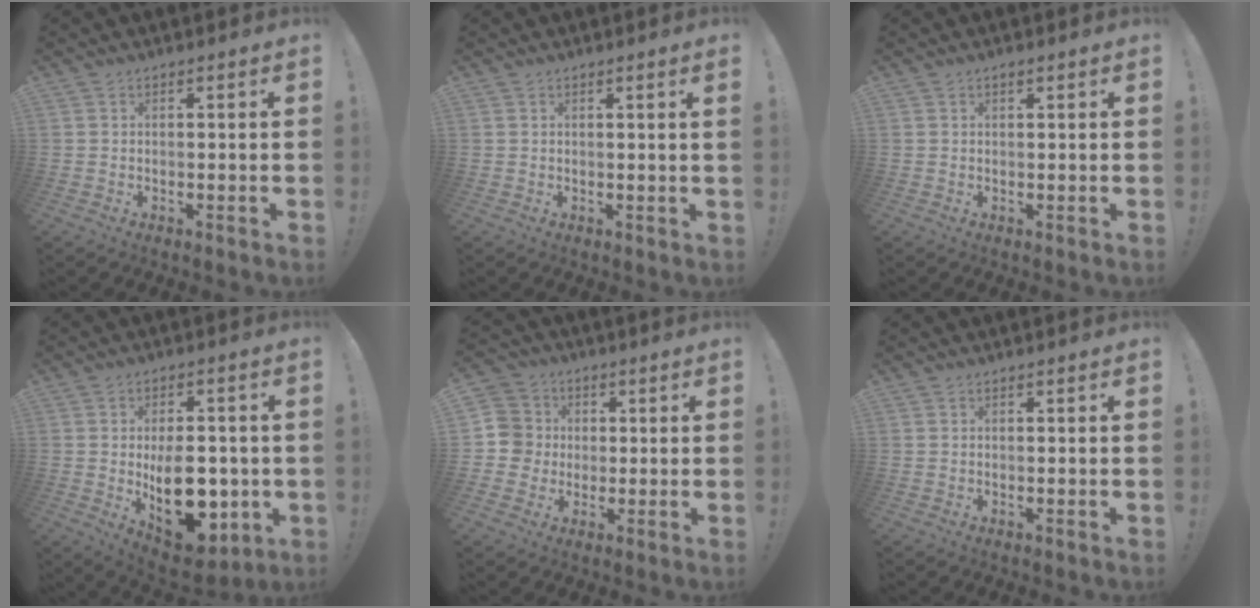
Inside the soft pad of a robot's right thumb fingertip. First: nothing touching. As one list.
[{"total": 1.3, "force": [0.7, -0.5, 1.0], "torque": [-0.010, -0.007, 0.008]}, {"total": 0.7, "force": [0.5, 0.3, 0.3], "torque": [-0.007, 0.001, 0.009]}, {"total": 16.7, "force": [-2.4, 10.6, 12.7], "torque": [-0.171, 0.001, -0.025]}, {"total": 8.8, "force": [0.2, 8.6, 1.9], "torque": [-0.033, 0.007, 0.008]}, {"total": 0.0}]